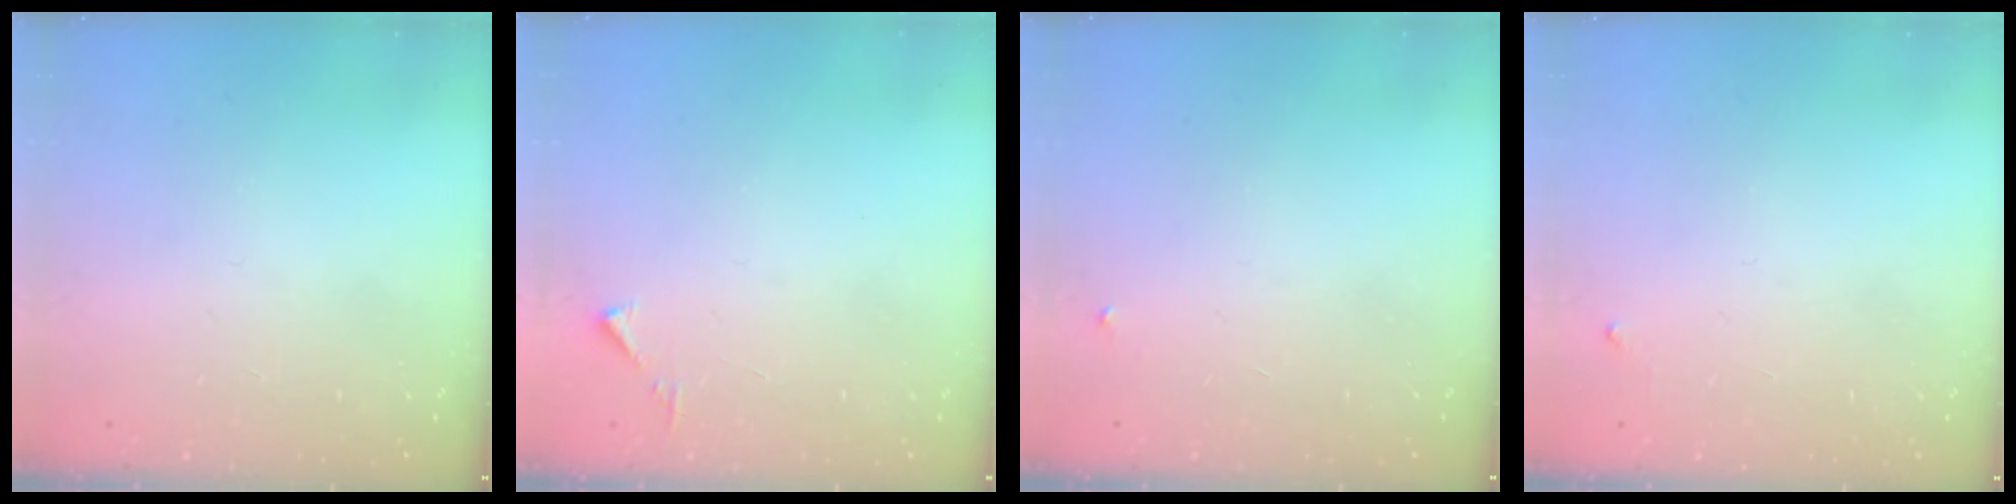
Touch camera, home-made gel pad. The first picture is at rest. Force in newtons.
{"total": 3.3, "press": 3.2, "slide": 0.4}
{"total": 2.1, "press": 2.1, "slide": 0.1}
{"total": 3.6, "press": 3.6, "slide": 0.4}